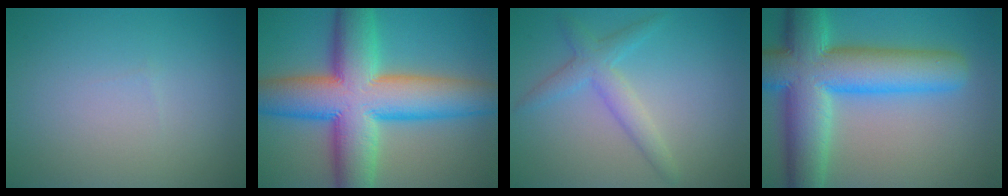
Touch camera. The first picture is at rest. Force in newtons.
{"total": 14.3, "press": 14.3, "slide": 0.8}
{"total": 2.9, "press": 2.9, "slide": 0.1}
{"total": 12.3, "press": 12.3, "slide": 0.5}